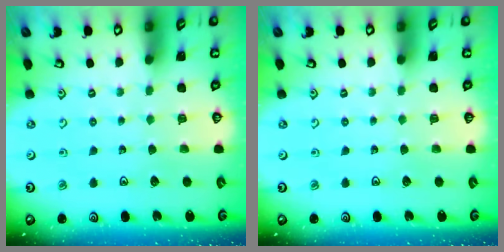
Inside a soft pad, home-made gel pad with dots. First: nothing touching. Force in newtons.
{"total": 0.0}